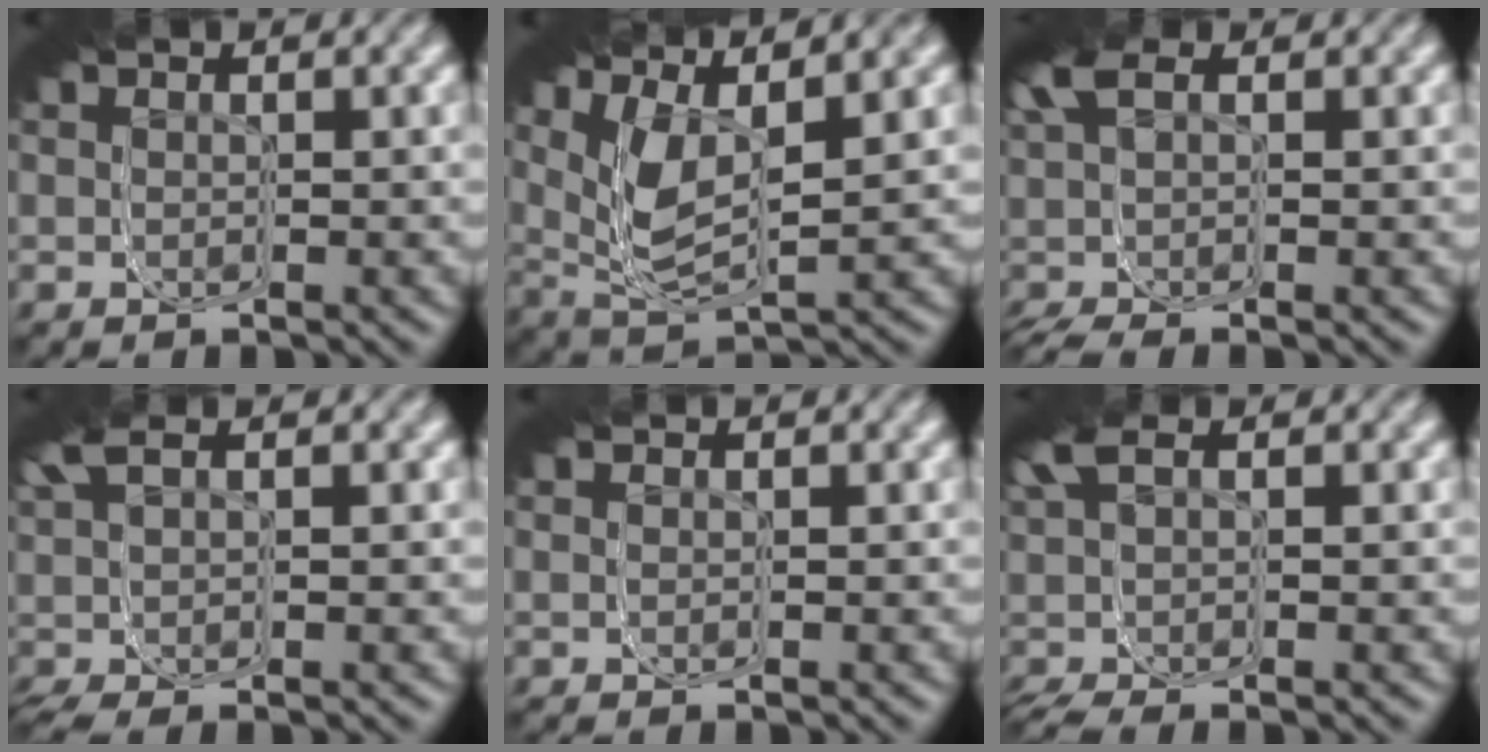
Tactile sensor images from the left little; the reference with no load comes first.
{"total": 8.8, "force": [2.5, 5.6, 6.4], "torque": [-0.117, 0.012, 0.025]}
{"total": 2.6, "force": [0.8, 1.2, 2.2], "torque": [-0.045, 0.019, 0.004]}
{"total": 2.4, "force": [1.5, 0.8, 1.7], "torque": [-0.038, 0.027, 0.012]}
{"total": 0.8, "force": [0.4, -0.7, -0.3], "torque": [0.008, 0.007, 0.003]}
{"total": 2.1, "force": [0.7, 0.7, 1.9], "torque": [-0.038, 0.019, 0.005]}